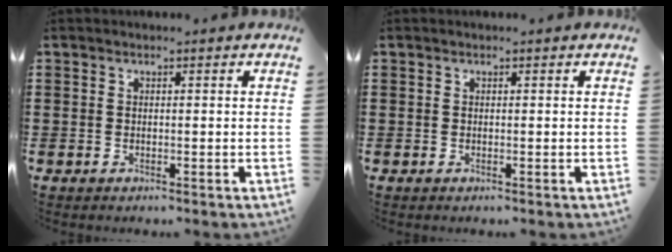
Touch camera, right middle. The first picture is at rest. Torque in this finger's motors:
{"motor_torque": [0.01, -0.01, 0.00, 0.00]}